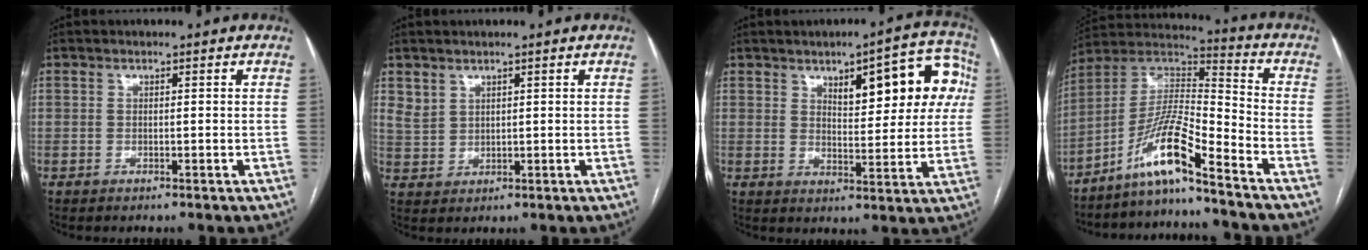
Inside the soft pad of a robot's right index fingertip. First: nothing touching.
{"total": 2.8, "force": [2.1, 1.7, 0.7], "torque": [-0.014, -0.001, 0.051]}
{"total": 13.5, "force": [4.8, 4.7, 11.7], "torque": [-0.136, 0.030, 0.062]}
{"total": 11.2, "force": [-8.1, -0.3, 7.8], "torque": [-0.152, 0.013, -0.154]}